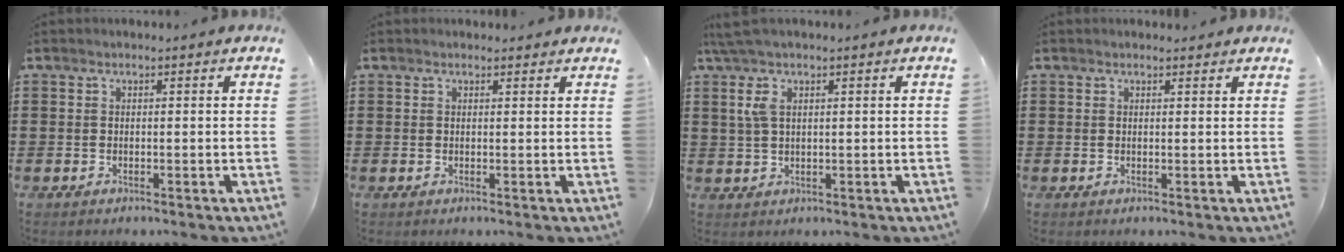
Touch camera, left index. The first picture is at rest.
{"total": 0.7, "force": [0.6, 0.2, 0.2], "torque": [-0.006, 0.001, 0.013]}
{"total": 3.7, "force": [1.2, 0.8, 3.4], "torque": [-0.077, 0.000, 0.017]}
{"total": 0.7, "force": [0.6, 0.2, 0.2], "torque": [-0.006, 0.000, 0.013]}